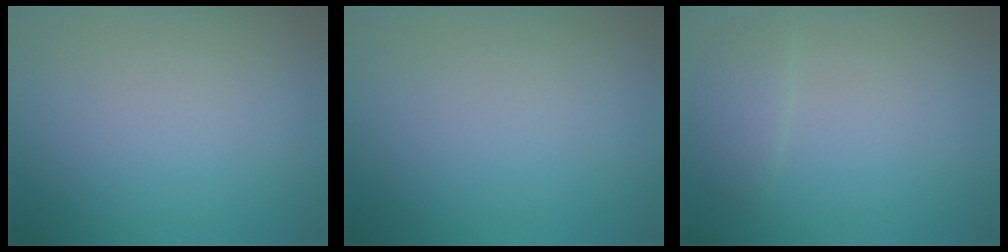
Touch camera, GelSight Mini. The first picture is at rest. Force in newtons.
{"total": 0.0}
{"total": 1.5, "press": 1.5, "slide": 0.1}